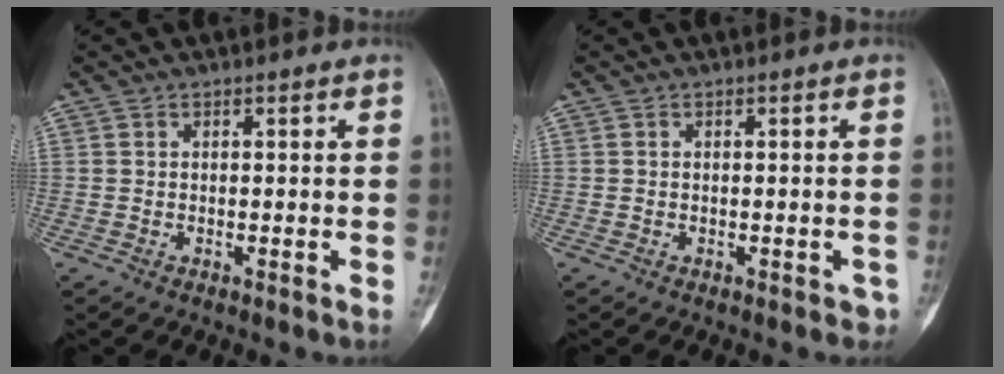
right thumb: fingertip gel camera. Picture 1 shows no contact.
{"total": 1.1, "force": [-0.5, 0.7, 0.6], "torque": [0.000, 0.009, -0.003]}